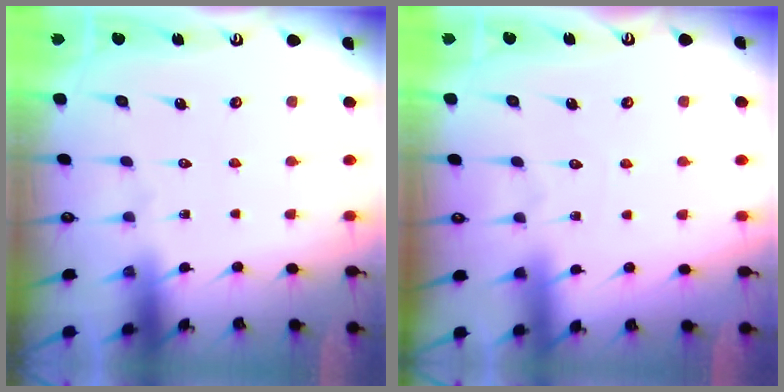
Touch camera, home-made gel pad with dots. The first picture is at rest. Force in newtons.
{"total": 2.6, "press": 2.6, "slide": 0.3}